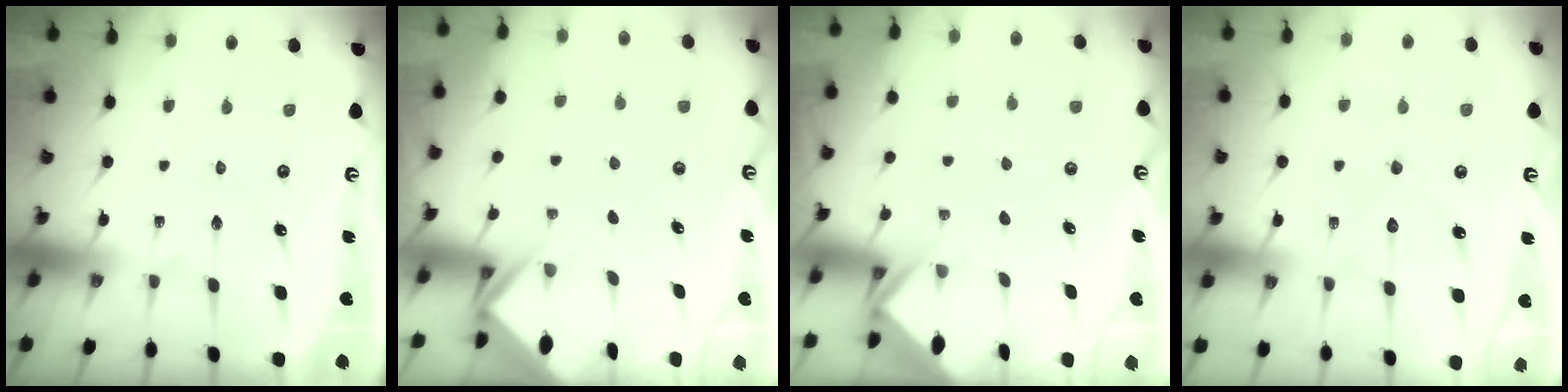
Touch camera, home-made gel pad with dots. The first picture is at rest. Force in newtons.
{"total": 2.7, "press": 2.7, "slide": 0.2}
{"total": 2.7, "press": 2.7, "slide": 0.1}
{"total": 5.7, "press": 5.7, "slide": 0.6}